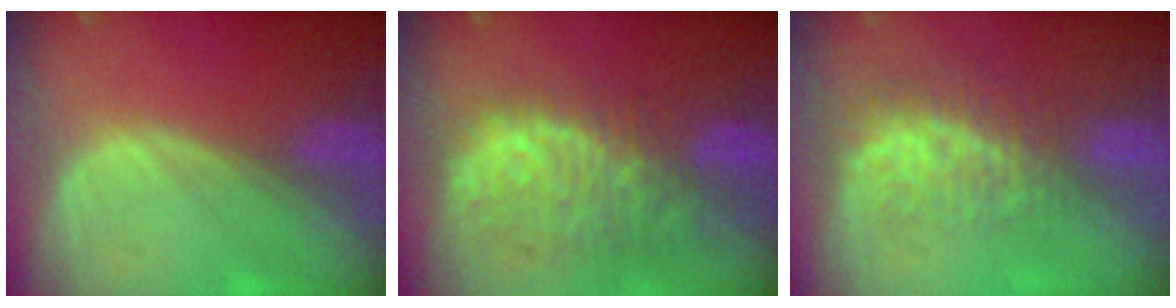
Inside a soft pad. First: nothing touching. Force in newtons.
{"total": 11.0, "press": 9.6, "slide": 5.4}
{"total": 8.2, "press": 7.2, "slide": 3.9}